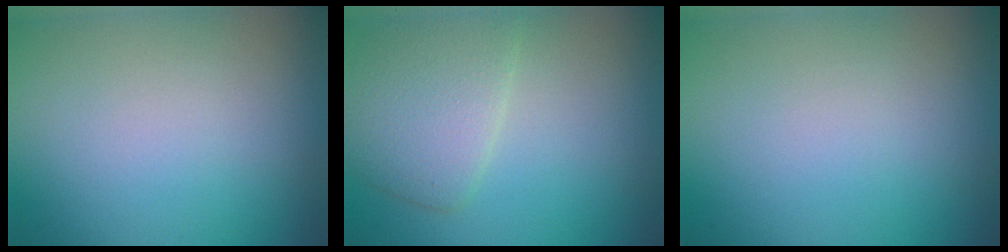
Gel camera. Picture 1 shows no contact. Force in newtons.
{"total": 4.0, "press": 3.9, "slide": 0.3}
{"total": 0.0}